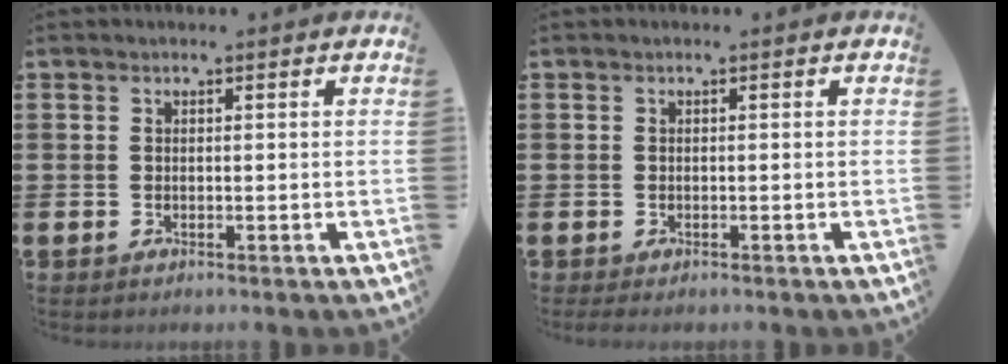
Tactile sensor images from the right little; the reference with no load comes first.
{"total": 0.0}